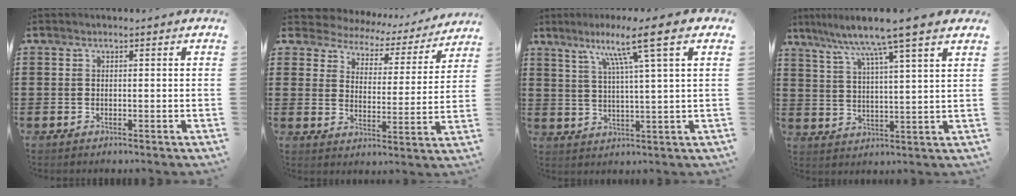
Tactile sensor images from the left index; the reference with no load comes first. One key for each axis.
{"total": 4.1, "fx": 3.9, "fy": 1.1, "fz": 0.0, "tx": -0.029, "ty": -0.029, "tz": 0.061}
{"total": 9.3, "fx": 5.5, "fy": -0.4, "fz": 7.5, "tx": -0.144, "ty": -0.013, "tz": 0.087}
{"total": 7.7, "fx": 6.2, "fy": -1.0, "fz": 4.4, "tx": -0.108, "ty": -0.036, "tz": 0.099}